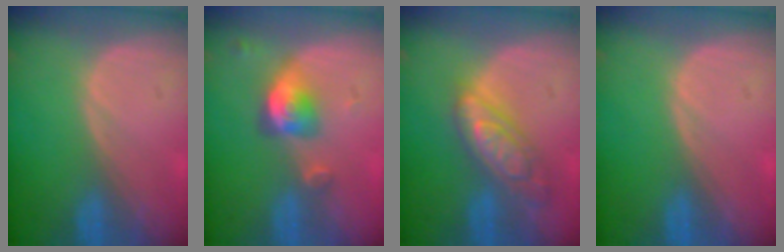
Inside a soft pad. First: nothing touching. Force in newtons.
{"total": 5.1, "press": 4.7, "slide": 1.9}
{"total": 7.1, "press": 7.1, "slide": 0.4}
{"total": 0.0}